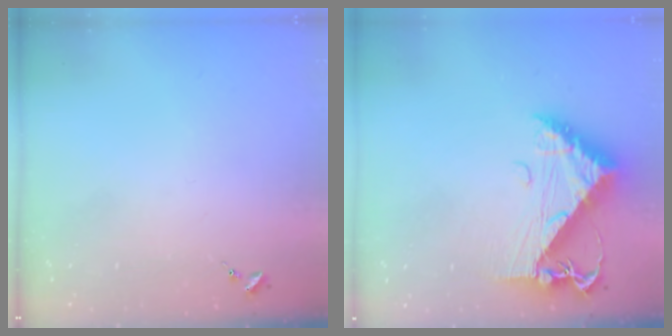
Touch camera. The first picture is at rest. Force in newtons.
{"total": 11.4, "press": 11.3, "slide": 1.4}